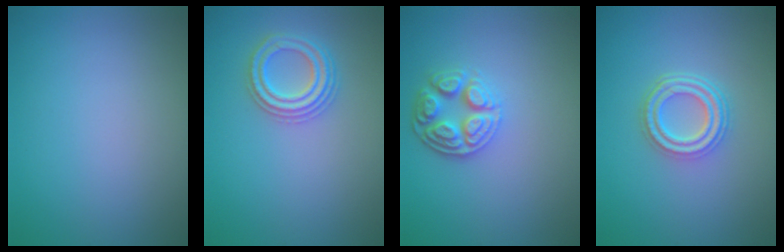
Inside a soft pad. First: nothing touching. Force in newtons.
{"total": 2.9, "press": 2.9, "slide": 0.5}
{"total": 3.4, "press": 3.0, "slide": 1.6}
{"total": 3.8, "press": 3.0, "slide": 2.4}